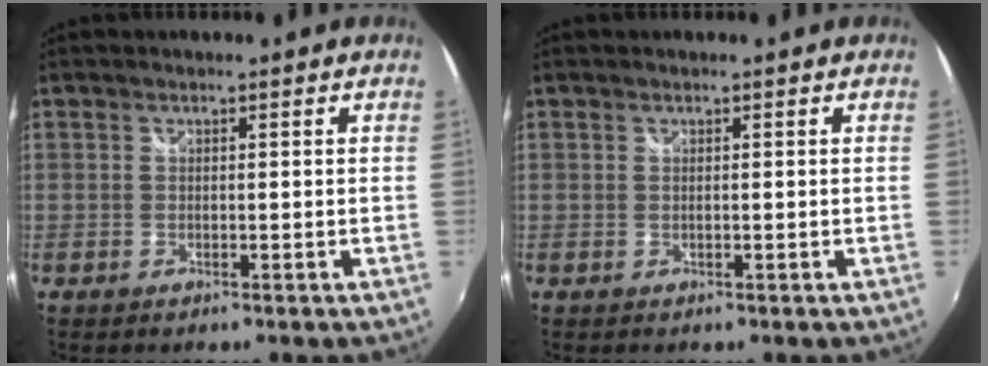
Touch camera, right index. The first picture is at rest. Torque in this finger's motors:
{"motor_torque": [-0.02, -0.02, 0.00, 0.00]}